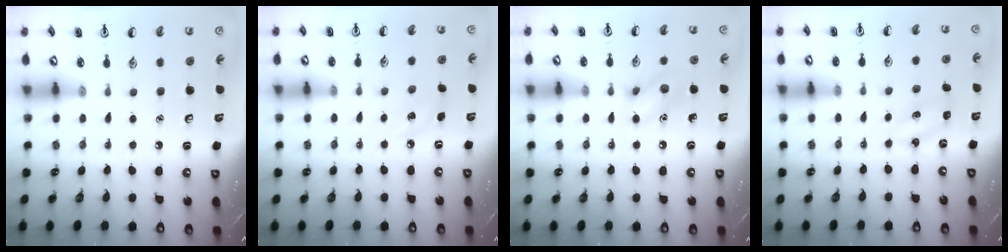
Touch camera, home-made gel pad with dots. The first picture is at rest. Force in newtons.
{"total": 5.1, "press": 4.8, "slide": 1.6}
{"total": 7.9, "press": 7.9, "slide": 0.5}
{"total": 3.2, "press": 3.0, "slide": 1.1}